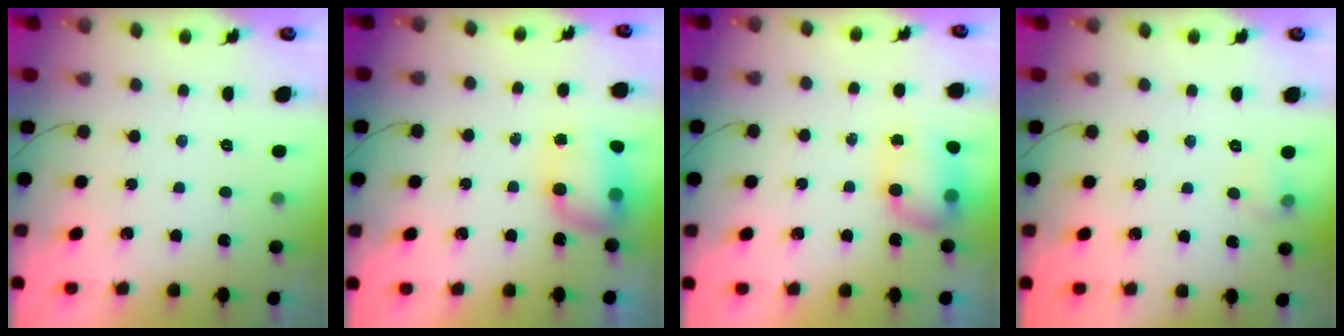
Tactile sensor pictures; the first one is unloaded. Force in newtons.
{"total": 7.5, "press": 7.4, "slide": 1.1}
{"total": 7.1, "press": 7.0, "slide": 1.0}
{"total": 4.9, "press": 4.6, "slide": 1.8}